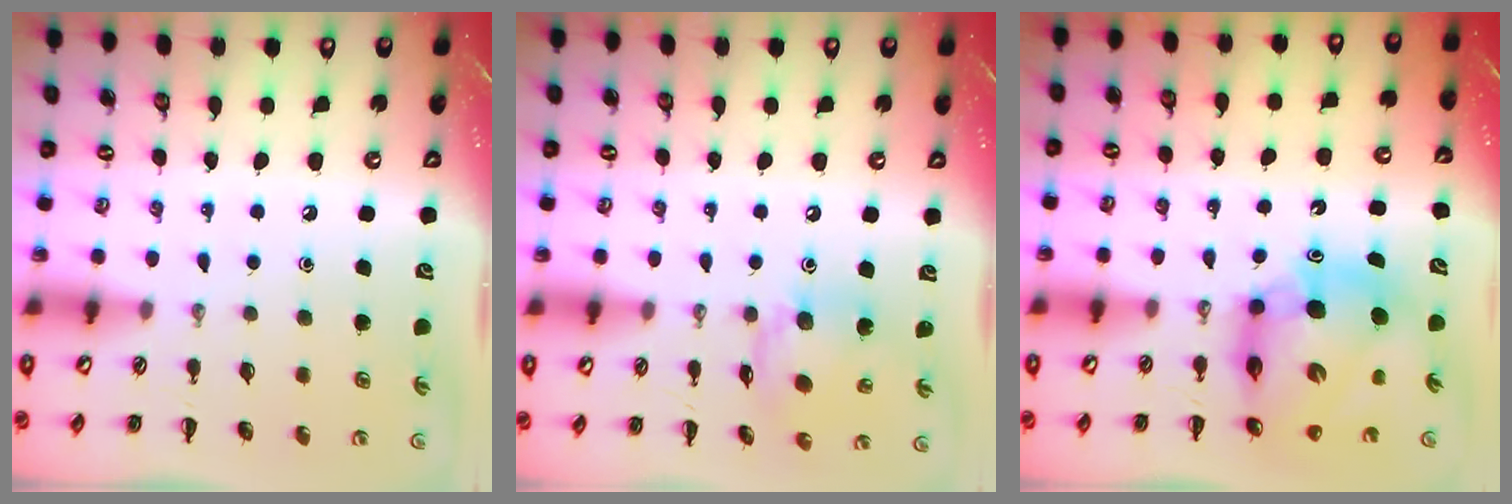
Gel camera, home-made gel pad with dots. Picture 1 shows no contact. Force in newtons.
{"total": 12.3, "press": 12.2, "slide": 1.4}
{"total": 12.6, "press": 12.0, "slide": 3.8}